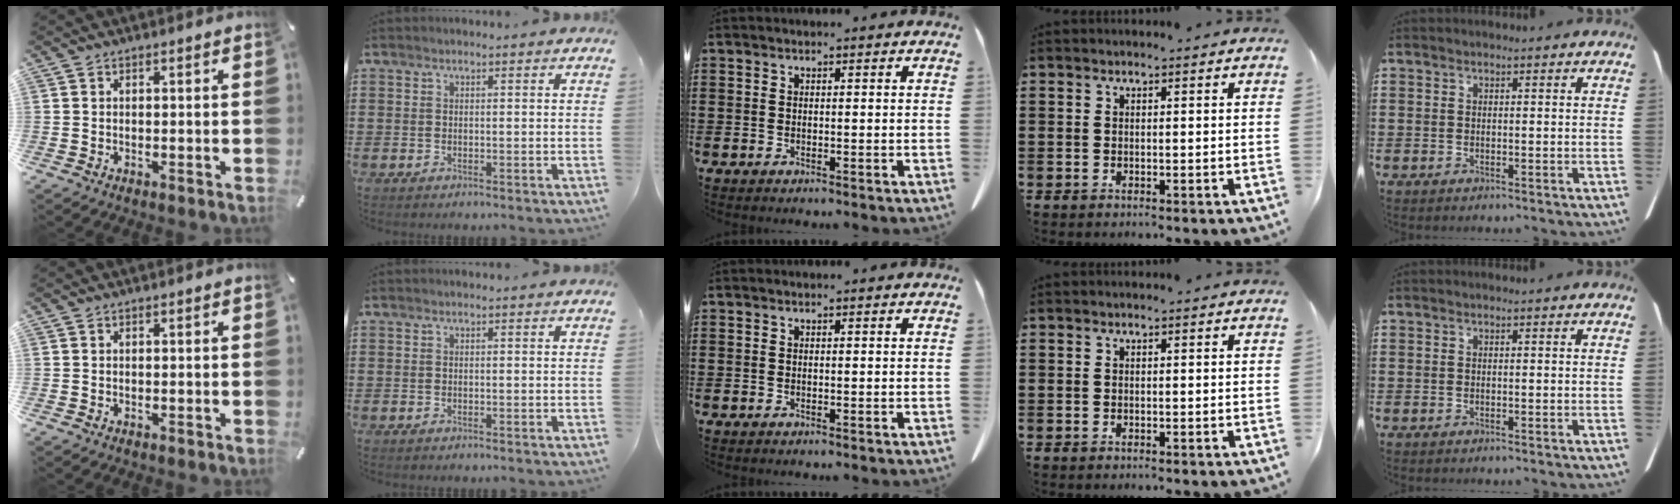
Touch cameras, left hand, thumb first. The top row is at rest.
{}